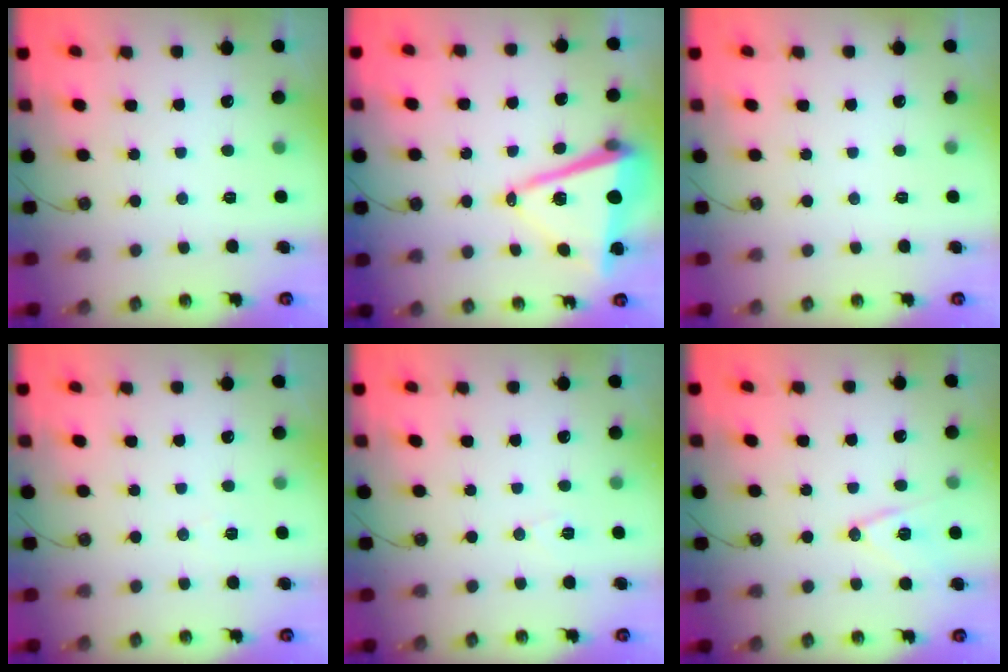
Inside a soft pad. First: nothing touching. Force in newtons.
{"total": 12.7, "press": 12.4, "slide": 2.3}
{"total": 0.0}
{"total": 5.1, "press": 2.5, "slide": 4.4}
{"total": 5.1, "press": 4.4, "slide": 2.6}
{"total": 11.8, "press": 11.2, "slide": 3.5}